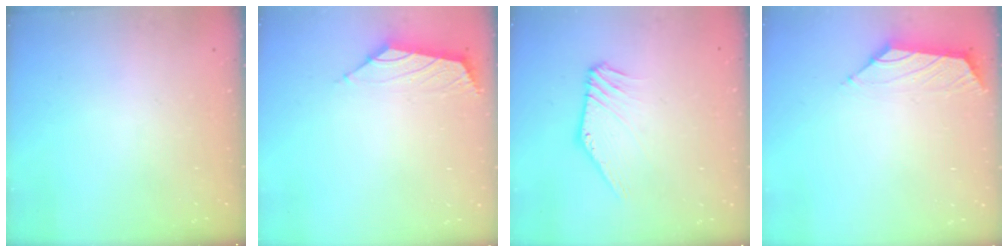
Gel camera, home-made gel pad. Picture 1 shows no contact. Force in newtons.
{"total": 1.5, "press": 1.4, "slide": 0.7}
{"total": 3.4, "press": 3.4, "slide": 0.1}
{"total": 1.5, "press": 1.4, "slide": 0.6}